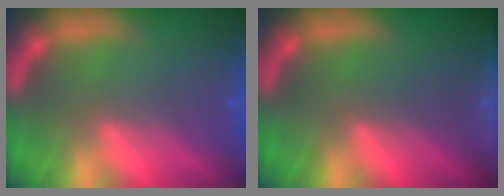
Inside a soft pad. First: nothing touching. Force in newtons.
{"total": 4.0}